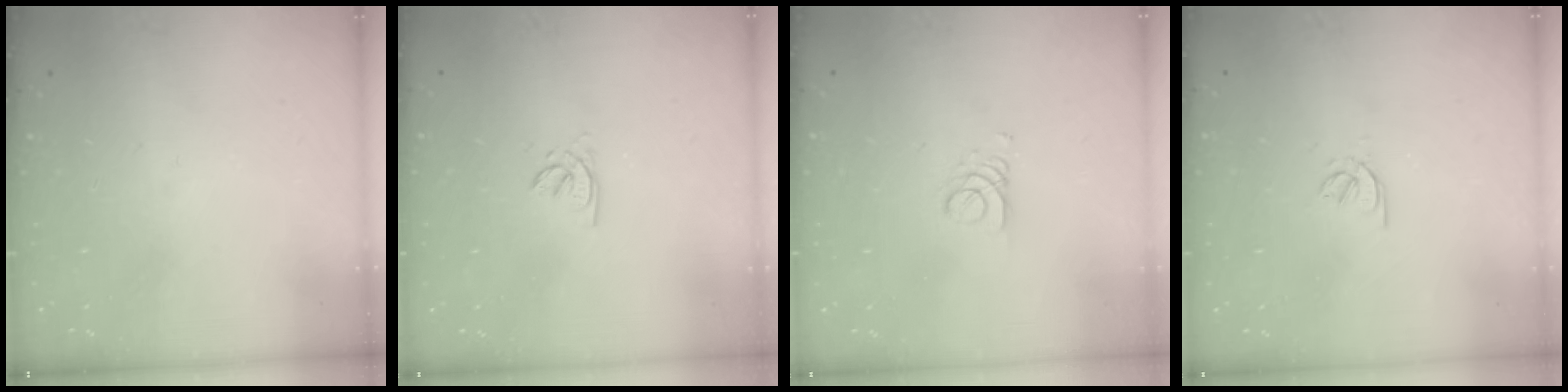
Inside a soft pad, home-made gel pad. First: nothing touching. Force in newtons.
{"total": 1.4, "press": 1.4, "slide": 0.2}
{"total": 2.7, "press": 2.7, "slide": 0.3}
{"total": 2.4, "press": 2.4, "slide": 0.5}